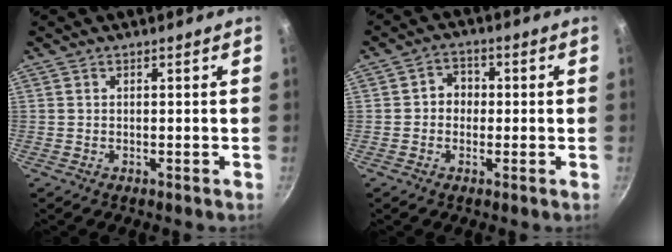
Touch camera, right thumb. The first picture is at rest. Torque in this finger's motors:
{"motor_torque": [0.01, -0.09, 0.06, 0.10, 0.03]}